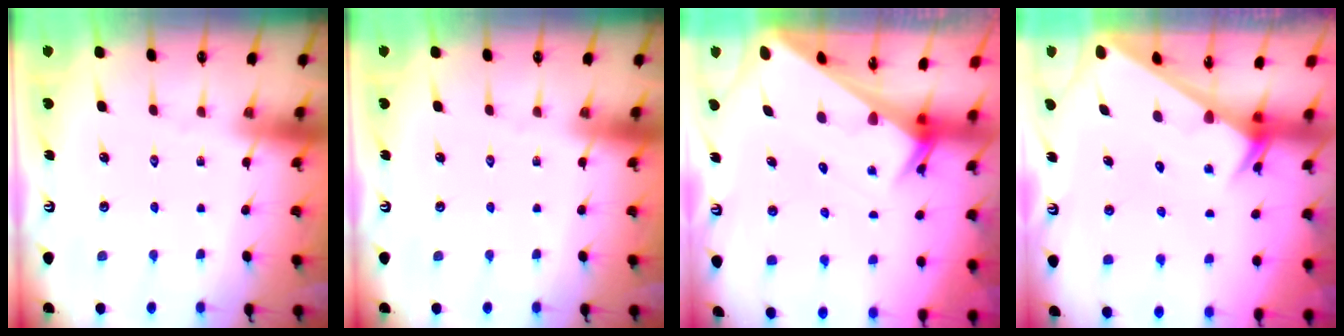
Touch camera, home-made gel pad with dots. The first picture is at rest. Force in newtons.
{"total": 0.0}
{"total": 3.8, "press": 3.8, "slide": 0.2}
{"total": 2.4, "press": 2.4, "slide": 0.0}